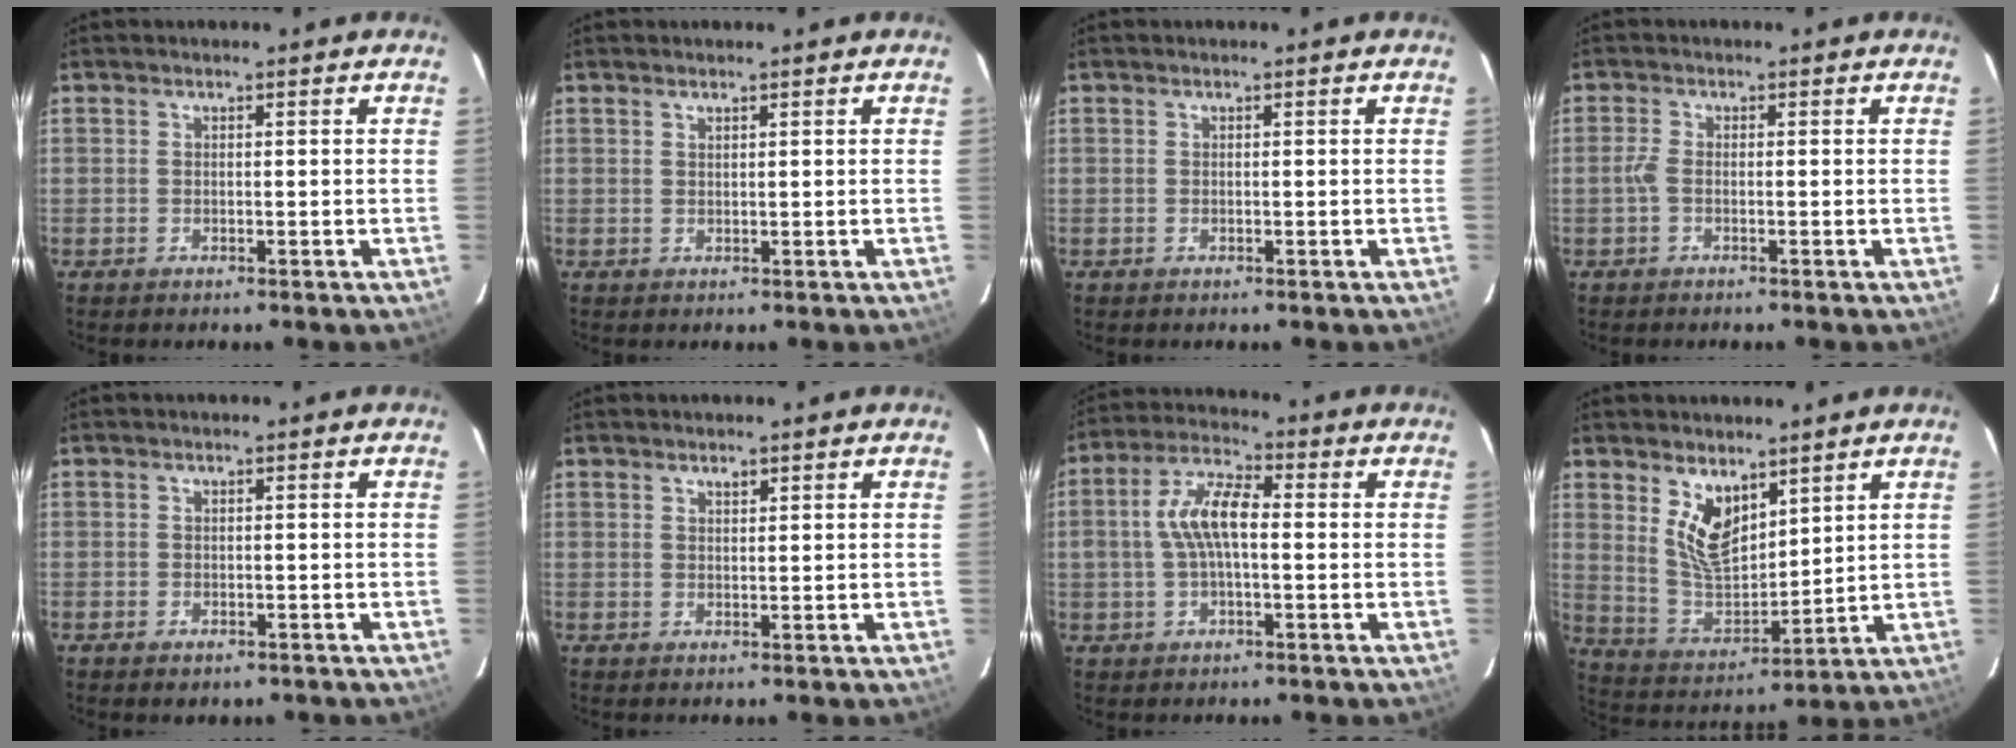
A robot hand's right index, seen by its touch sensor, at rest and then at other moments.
{"total": 0.6, "force": [0.5, 0.2, 0.2], "torque": [-0.002, 0.001, 0.011]}
{"total": 0.0}
{"total": 1.6, "force": [-0.6, 0.5, 1.4], "torque": [-0.033, 0.002, -0.014]}
{"total": 2.0, "force": [-1.2, 1.3, 0.9], "torque": [-0.017, -0.004, -0.017]}
{"total": 1.0, "force": [0.7, 0.5, 0.4], "torque": [-0.005, 0.002, 0.013]}
{"total": 8.5, "force": [-0.2, 3.5, 7.7], "torque": [-0.157, 0.020, -0.005]}
{"total": 10.0, "force": [5.8, 5.1, 6.4], "torque": [-0.118, -0.003, 0.126]}